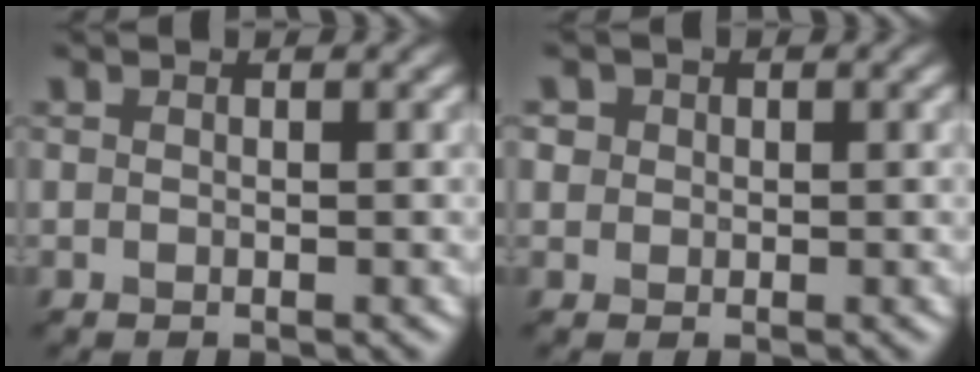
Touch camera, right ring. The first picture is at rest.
{"total": 0.9, "force": [0.4, 0.6, -0.5], "torque": [-0.007, 0.008, 0.011]}